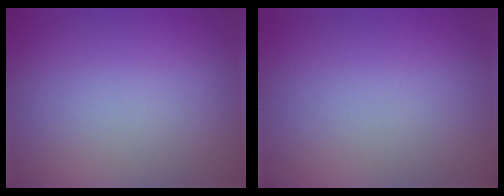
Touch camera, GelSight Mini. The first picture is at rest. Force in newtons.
{"total": 0.0}